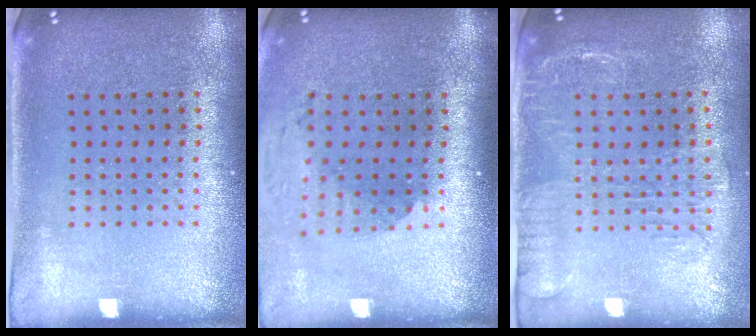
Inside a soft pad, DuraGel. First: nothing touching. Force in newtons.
{"total": 1.8, "press": 1.4, "slide": 1.2}
{"total": 1.9, "press": 1.6, "slide": 1.1}